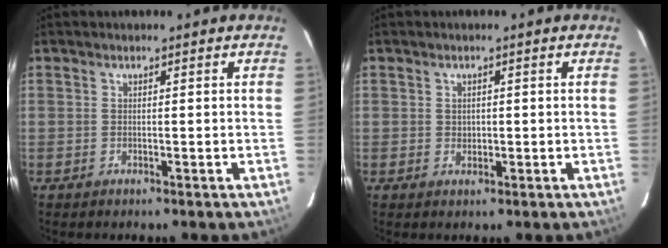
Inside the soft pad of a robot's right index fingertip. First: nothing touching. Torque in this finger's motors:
{"motor_torque": [-0.11, 0.00, -0.07, -0.01]}